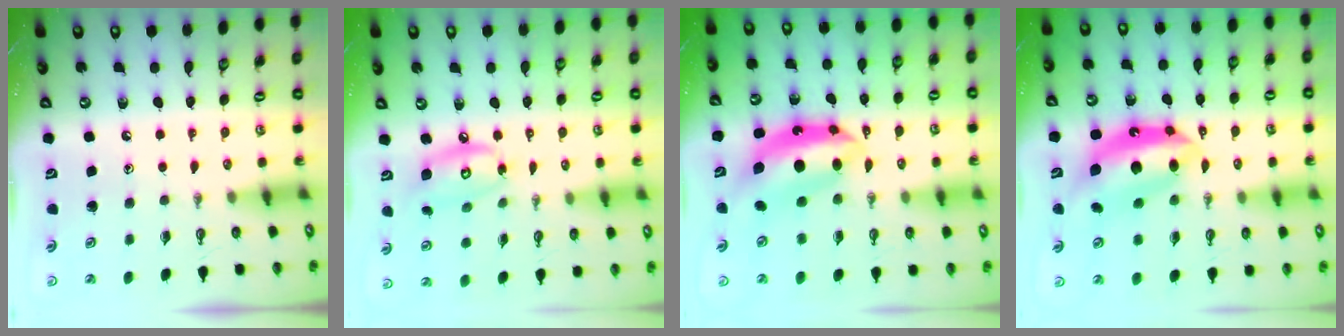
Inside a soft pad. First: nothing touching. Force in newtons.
{"total": 10.2, "press": 10.2, "slide": 0.9}
{"total": 10.9, "press": 10.9, "slide": 0.8}
{"total": 14.7, "press": 14.6, "slide": 1.1}